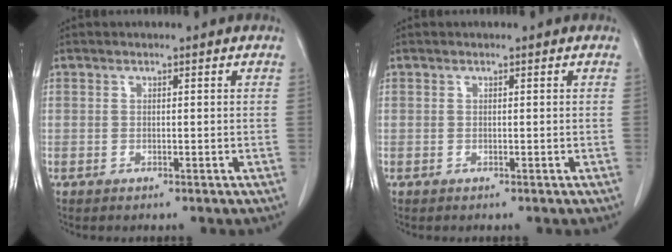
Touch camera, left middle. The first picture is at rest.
{"total": 0.0}